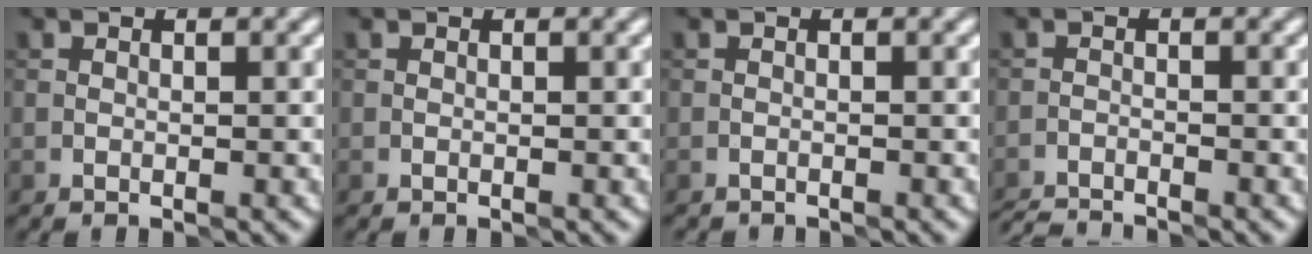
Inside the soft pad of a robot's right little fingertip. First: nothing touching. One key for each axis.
{"total": 0.0}
{"total": 0.7, "fx": -0.7, "fy": 0.0, "fz": -0.1, "tx": 0.004, "ty": -0.002, "tz": -0.013}
{"total": 2.9, "fx": -2.9, "fy": 0.2, "fz": 0.5, "tx": -0.011, "ty": -0.008, "tz": -0.057}